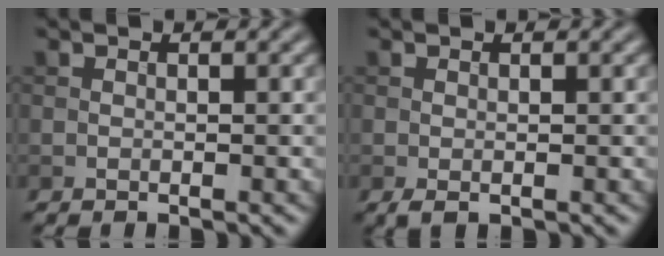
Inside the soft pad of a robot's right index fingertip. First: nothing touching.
{"total": 0.8, "force": [-0.2, 0.3, 0.7], "torque": [-0.017, -0.003, -0.003]}